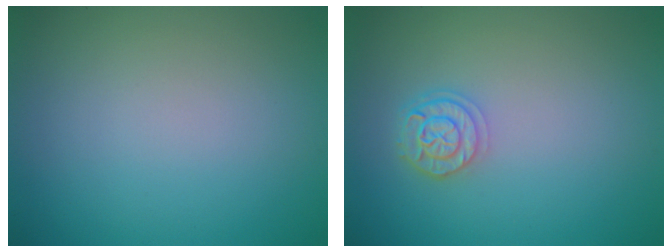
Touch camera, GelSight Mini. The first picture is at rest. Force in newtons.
{"total": 2.5, "press": 2.1, "slide": 1.4}